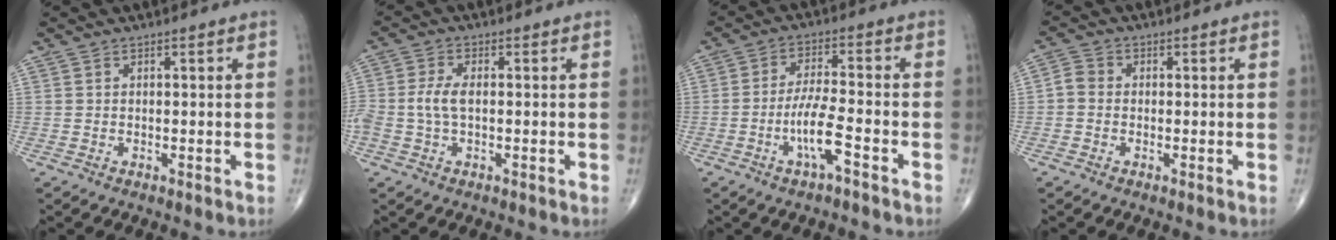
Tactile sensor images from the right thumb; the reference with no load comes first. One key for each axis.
{"total": 4.2, "fx": -0.3, "fy": 2.1, "fz": 3.6, "tx": -0.092, "ty": 0.008, "tz": -0.008}
{"total": 7.1, "fx": -3.3, "fy": 1.2, "fz": 6.2, "tx": -0.130, "ty": 0.023, "tz": -0.062}
{"total": 2.6, "fx": -0.5, "fy": 2.2, "fz": 1.3, "tx": -0.019, "ty": 0.006, "tz": -0.020}